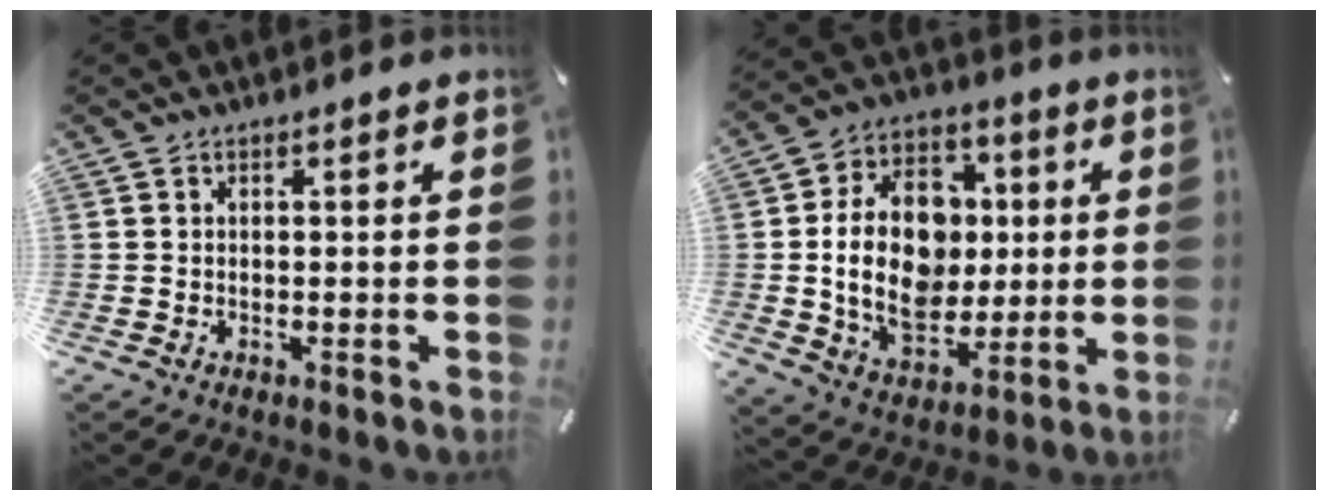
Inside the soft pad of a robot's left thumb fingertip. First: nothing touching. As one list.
[{"total": 18.9, "force": [0.4, 14.8, 11.8], "torque": [-0.224, 0.004, 0.015]}]